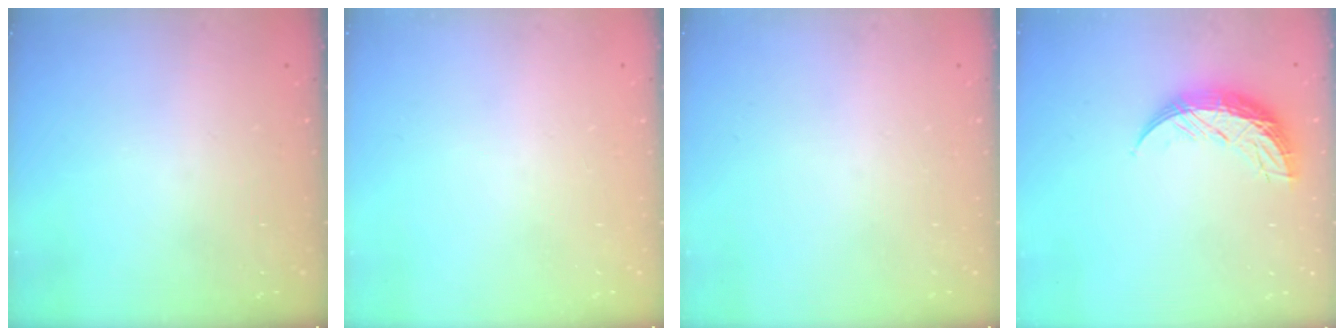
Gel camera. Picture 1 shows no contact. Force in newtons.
{"total": 0.0}
{"total": 0.0}
{"total": 10.5, "press": 10.5, "slide": 0.8}